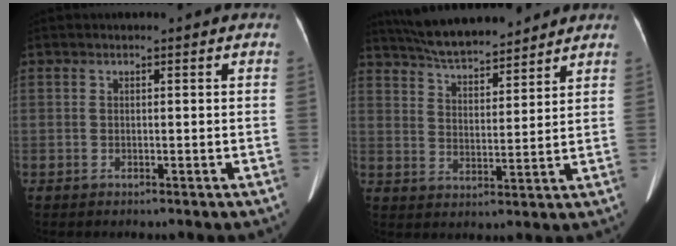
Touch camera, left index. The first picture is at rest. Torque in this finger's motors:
{"motor_torque": [0.04, -0.99, 0.10, 0.02]}